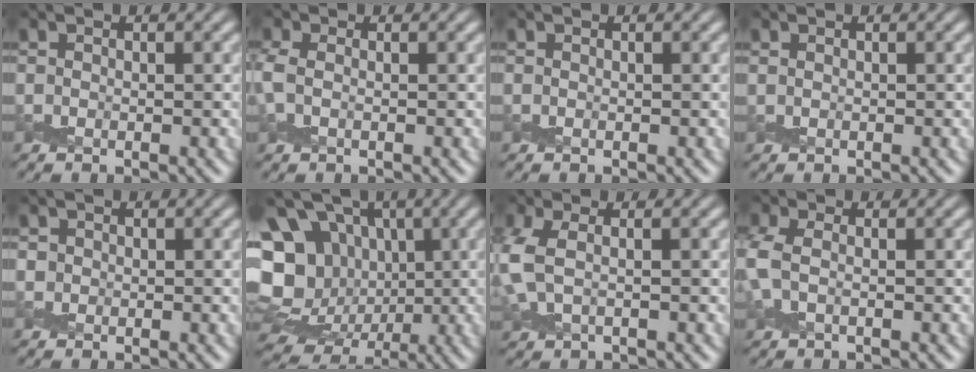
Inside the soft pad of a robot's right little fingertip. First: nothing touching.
{"total": 2.0, "force": [0.0, 1.3, 1.4], "torque": [-0.042, 0.002, -0.005]}
{"total": 0.0}
{"total": 0.0}
{"total": 0.8, "force": [0.1, 0.8, 0.1], "torque": [0.003, -0.004, 0.002]}
{"total": 16.5, "force": [1.9, 14.5, 7.7], "torque": [-0.182, 0.008, 0.031]}
{"total": 3.7, "force": [0.2, 2.2, 2.9], "torque": [-0.087, 0.002, 0.003]}
{"total": 2.9, "force": [0.1, 1.9, 2.2], "torque": [-0.067, 0.002, -0.004]}